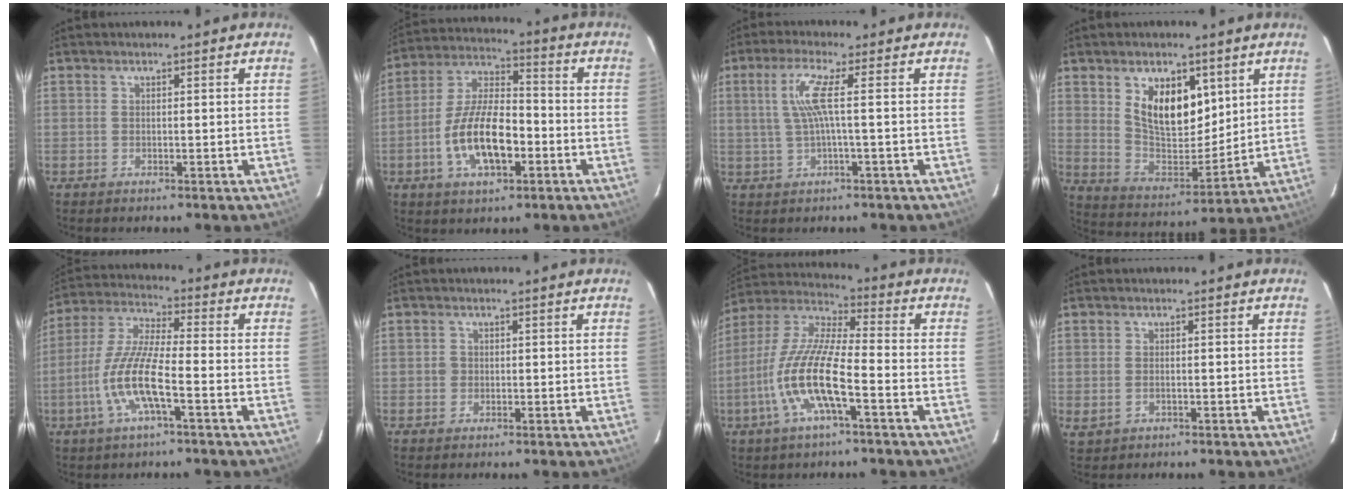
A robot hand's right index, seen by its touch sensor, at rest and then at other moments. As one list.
[{"total": 13.7, "force": [-4.4, 6.0, 11.5], "torque": [-0.230, 0.006, -0.075]}, {"total": 5.5, "force": [0.4, -0.7, 5.4], "torque": [-0.110, -0.001, 0.016]}, {"total": 12.9, "force": [5.5, 7.2, 9.1], "torque": [-0.156, -0.002, 0.114]}, {"total": 11.5, "force": [-4.3, 2.0, 10.5], "torque": [-0.226, -0.005, -0.085]}, {"total": 1.2, "force": [-0.2, 1.2, 0.1], "torque": [0.000, 0.002, -0.002]}, {"total": 13.8, "force": [-5.2, 2.6, 12.6], "torque": [-0.260, -0.006, -0.107]}, {"total": 2.2, "force": [-0.5, 1.6, 1.5], "torque": [-0.031, -0.004, -0.006]}]